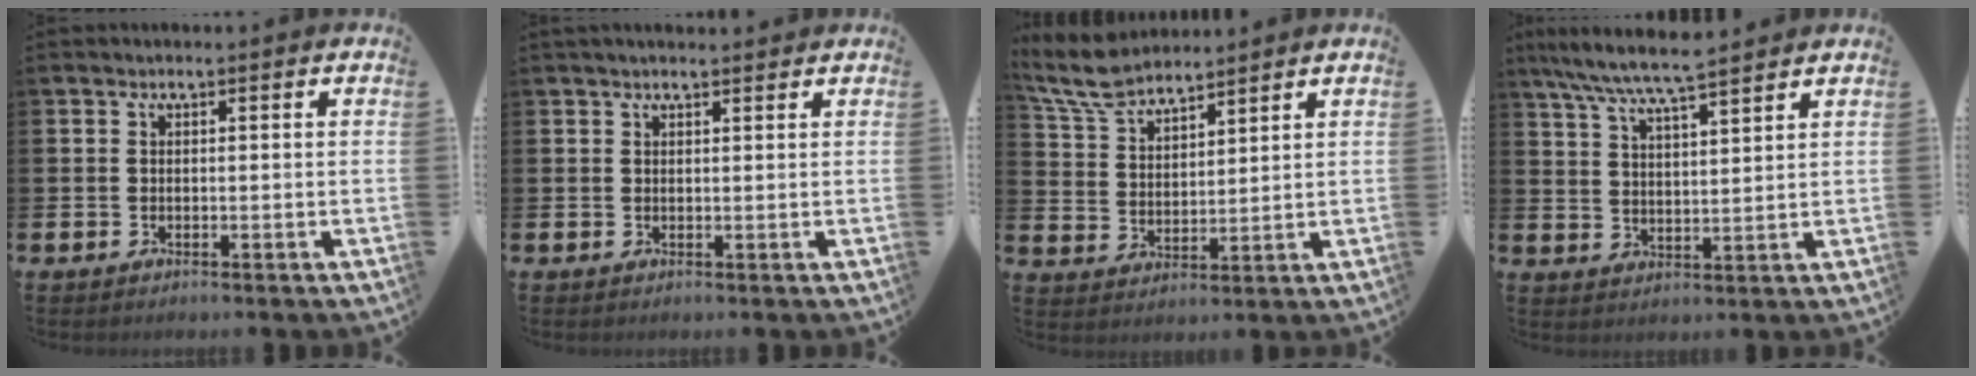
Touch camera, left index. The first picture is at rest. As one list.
[{"total": 1.3, "force": [1.3, 0.2, 0.4], "torque": [-0.001, -0.003, 0.021]}, {"total": 7.3, "force": [6.7, 1.9, 2.3], "torque": [-0.075, -0.022, 0.124]}, {"total": 7.4, "force": [6.9, 0.5, 2.7], "torque": [-0.079, -0.030, 0.124]}]